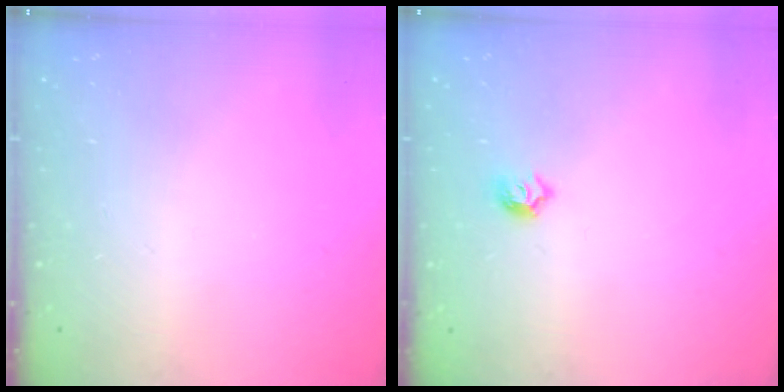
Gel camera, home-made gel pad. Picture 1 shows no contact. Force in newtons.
{"total": 5.3, "press": 5.3, "slide": 0.9}